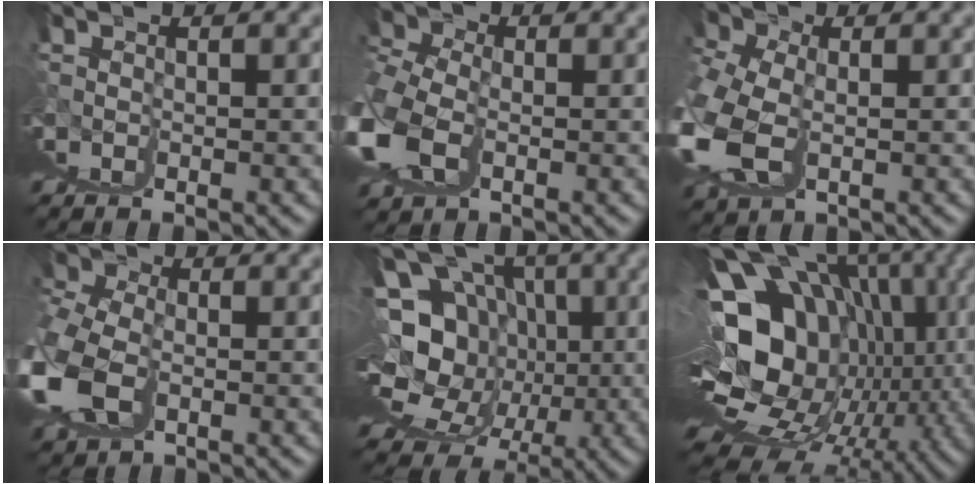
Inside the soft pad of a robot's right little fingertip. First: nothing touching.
{"total": 4.5, "force": [0.0, 3.4, 3.0], "torque": [-0.052, -0.017, 0.008]}
{"total": 3.1, "force": [1.1, 2.3, 1.8], "torque": [-0.033, -0.002, 0.024]}
{"total": 4.2, "force": [0.4, 3.1, 2.8], "torque": [-0.046, -0.017, 0.018]}
{"total": 11.8, "force": [3.2, 6.5, 9.2], "torque": [-0.140, -0.006, 0.069]}
{"total": 17.4, "force": [0.7, 8.0, 15.5], "torque": [-0.213, -0.013, 0.047]}